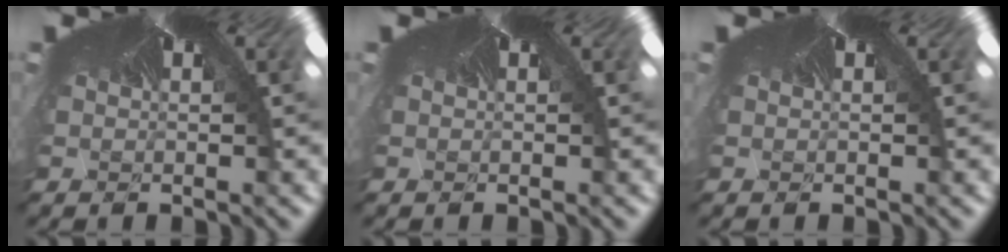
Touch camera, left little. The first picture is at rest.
{"total": 0.0}
{"total": 0.0}